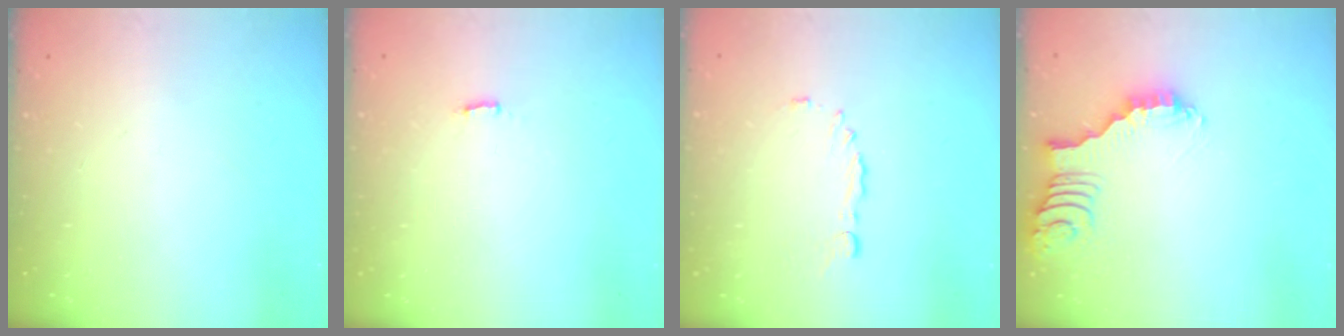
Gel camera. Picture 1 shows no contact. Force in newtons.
{"total": 3.0, "press": 2.9, "slide": 0.5}
{"total": 4.8, "press": 4.7, "slide": 0.7}
{"total": 2.4, "press": 2.4, "slide": 0.4}